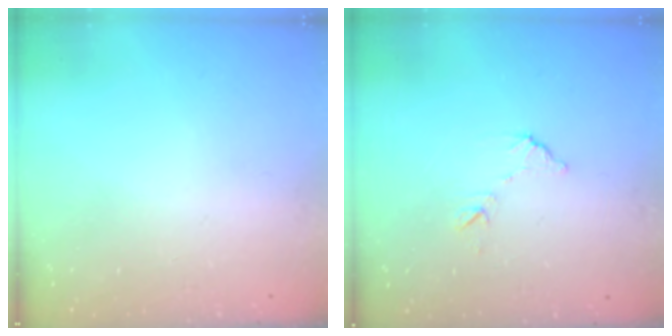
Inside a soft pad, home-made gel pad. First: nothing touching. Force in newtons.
{"total": 7.0, "press": 6.9, "slide": 0.3}